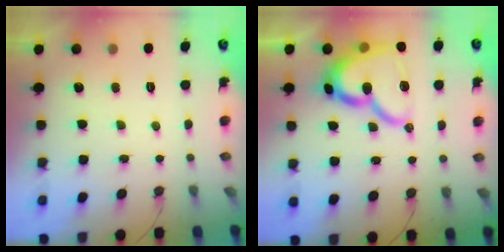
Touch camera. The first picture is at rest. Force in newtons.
{"total": 19.7, "press": 19.6, "slide": 1.8}